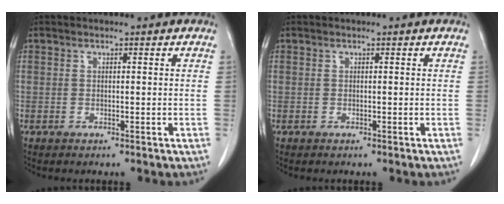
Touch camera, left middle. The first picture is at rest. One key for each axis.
{"total": 0.0}